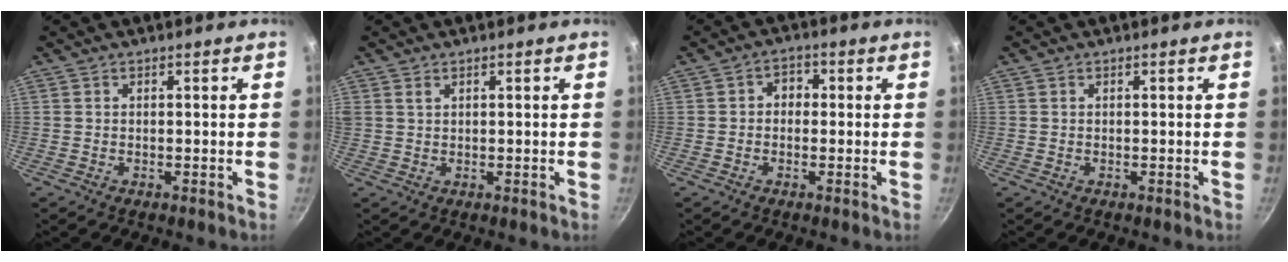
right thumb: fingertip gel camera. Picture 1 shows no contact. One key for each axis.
{"total": 1.2, "fx": 0.7, "fy": 0.7, "fz": 0.7, "tx": -0.011, "ty": 0.000, "tz": 0.015}
{"total": 3.2, "fx": 0.0, "fy": 2.7, "fz": 1.8, "tx": -0.008, "ty": 0.009, "tz": -0.009}
{"total": 0.0}